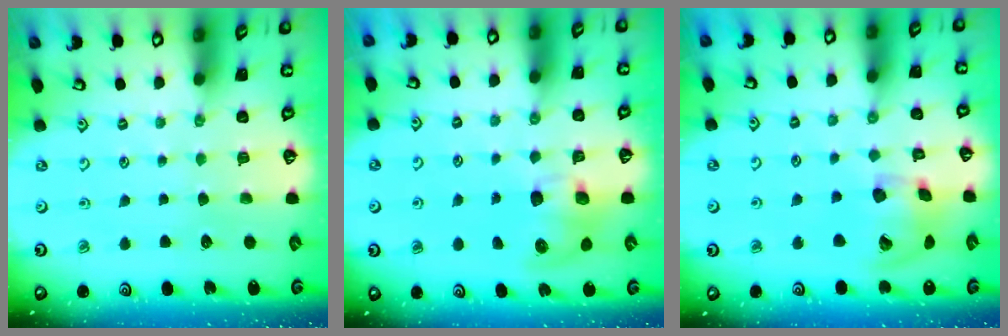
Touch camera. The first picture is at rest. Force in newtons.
{"total": 8.8, "press": 8.7, "slide": 1.3}
{"total": 17.4, "press": 17.2, "slide": 2.6}